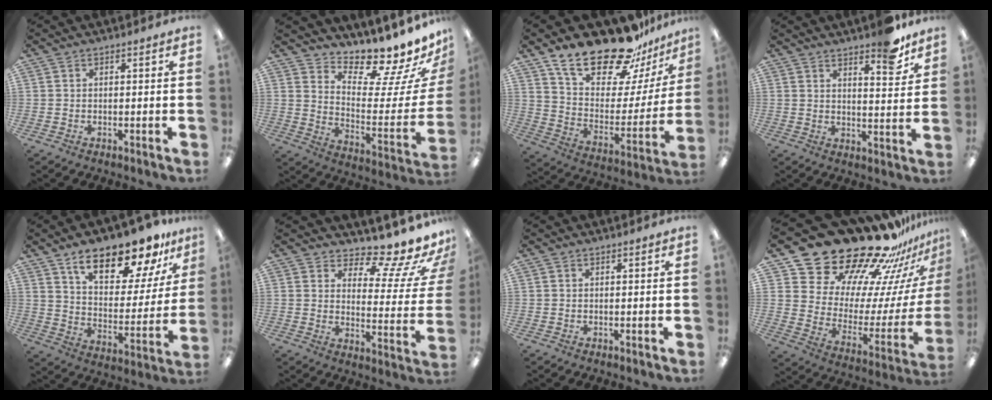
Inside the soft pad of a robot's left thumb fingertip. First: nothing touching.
{"total": 12.7, "force": [11.7, 3.1, 4.0], "torque": [-0.052, -0.121, 0.193]}
{"total": 23.6, "force": [18.3, 9.0, 11.8], "torque": [-0.190, -0.123, 0.317]}
{"total": 8.2, "force": [6.6, 2.2, 4.3], "torque": [-0.038, -0.046, 0.107]}
{"total": 18.2, "force": [14.0, 6.5, 9.6], "torque": [-0.154, -0.089, 0.235]}
{"total": 11.9, "force": [9.7, 4.1, 5.6], "torque": [-0.085, -0.080, 0.162]}
{"total": 0.0}
{"total": 27.3, "force": [23.8, 10.0, 8.8], "torque": [-0.117, -0.205, 0.434]}